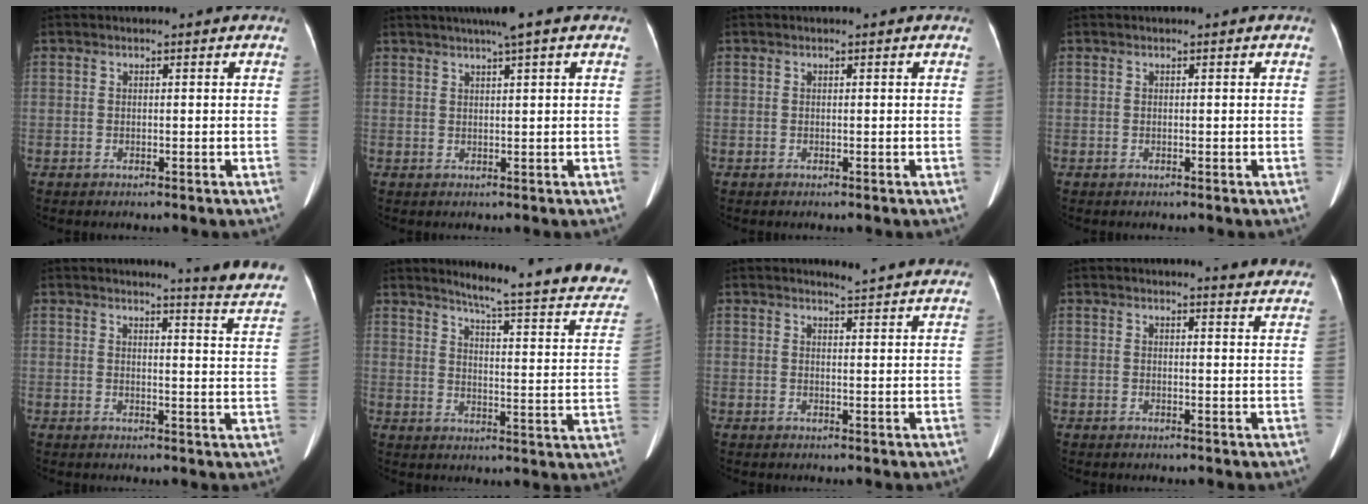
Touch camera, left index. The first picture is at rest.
{"total": 4.5, "force": [3.2, -0.7, 3.2], "torque": [-0.049, 0.019, 0.053]}
{"total": 0.0}
{"total": 0.0}
{"total": 10.6, "force": [10.2, -1.0, 3.0], "torque": [-0.027, -0.076, 0.094]}
{"total": 20.3, "force": [18.1, 1.0, 9.3], "torque": [-0.115, -0.070, 0.211]}
{"total": 7.3, "force": [7.2, -0.2, 1.4], "torque": [-0.023, -0.004, 0.069]}
{"total": 7.1, "force": [7.0, 0.3, 1.2], "torque": [-0.003, -0.021, 0.052]}